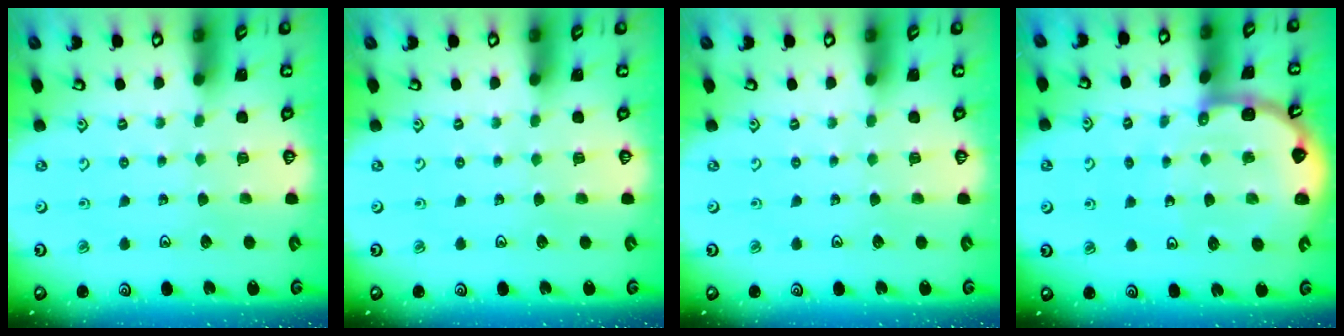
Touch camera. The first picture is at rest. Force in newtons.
{"total": 0.0}
{"total": 0.0}
{"total": 7.1, "press": 7.1, "slide": 0.8}